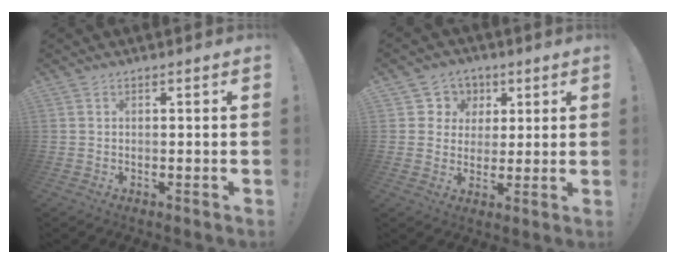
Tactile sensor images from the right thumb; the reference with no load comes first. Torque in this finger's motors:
{"motor_torque": [-0.04, 0.01, -0.24, 0.24, 0.12]}